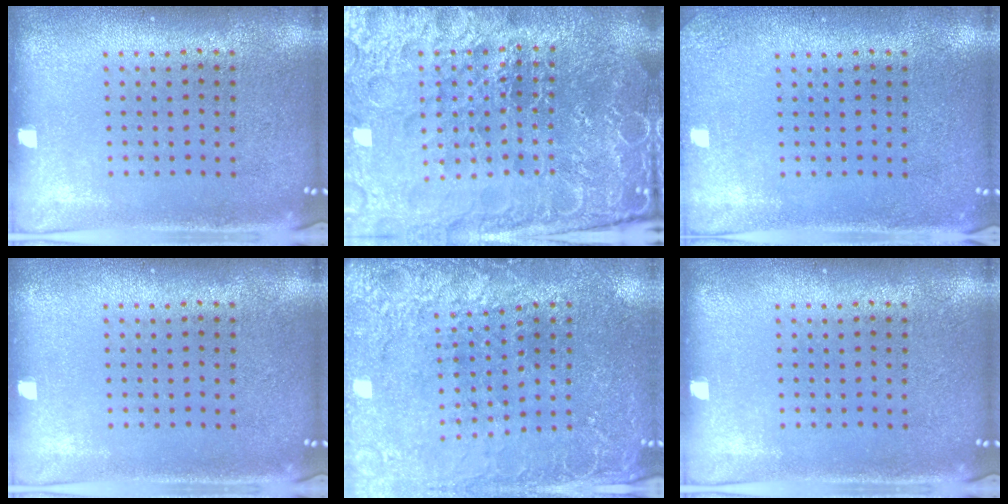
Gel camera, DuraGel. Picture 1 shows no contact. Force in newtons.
{"total": 5.9, "press": 5.4, "slide": 2.4}
{"total": 1.4, "press": 1.4, "slide": 0.1}
{"total": 0.0}
{"total": 2.7, "press": 2.7, "slide": 0.5}
{"total": 0.0}